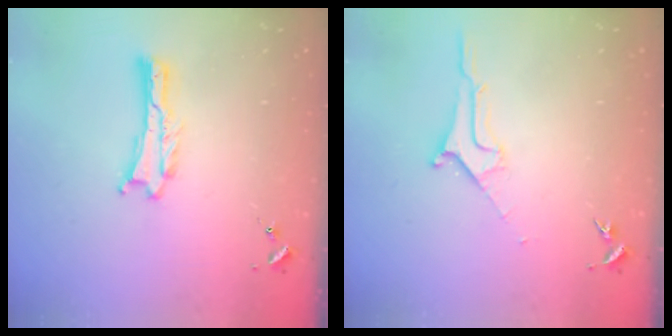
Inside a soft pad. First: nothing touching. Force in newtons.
{"total": 1.8, "press": 1.7, "slide": 0.2}